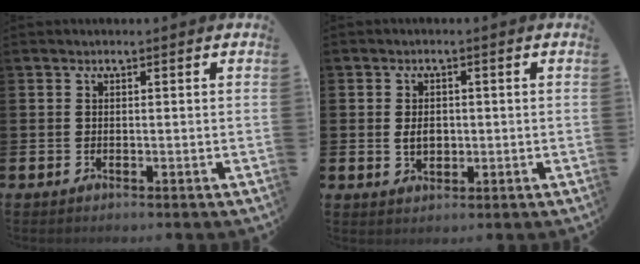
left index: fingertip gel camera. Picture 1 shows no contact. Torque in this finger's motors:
{"motor_torque": [0.12, -0.02, 0.04, 0.04]}